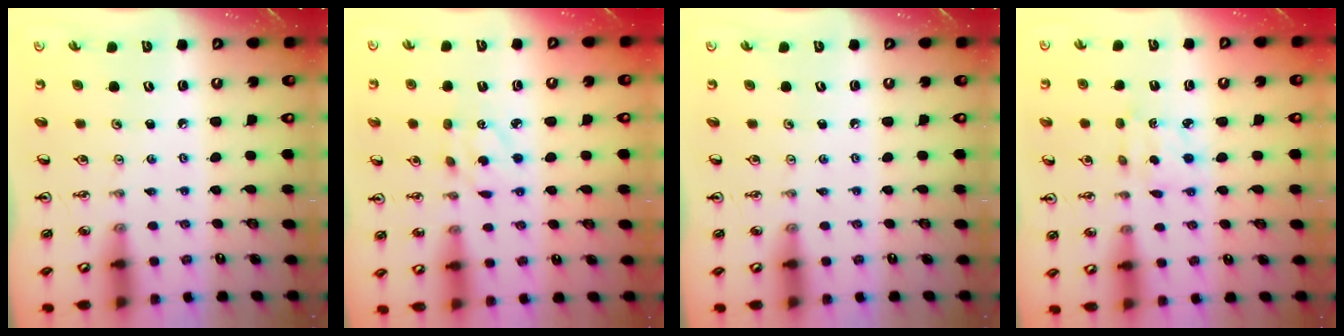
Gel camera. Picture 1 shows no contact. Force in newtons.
{"total": 3.9, "press": 3.9, "slide": 0.3}
{"total": 0.0}
{"total": 2.8, "press": 2.7, "slide": 0.7}